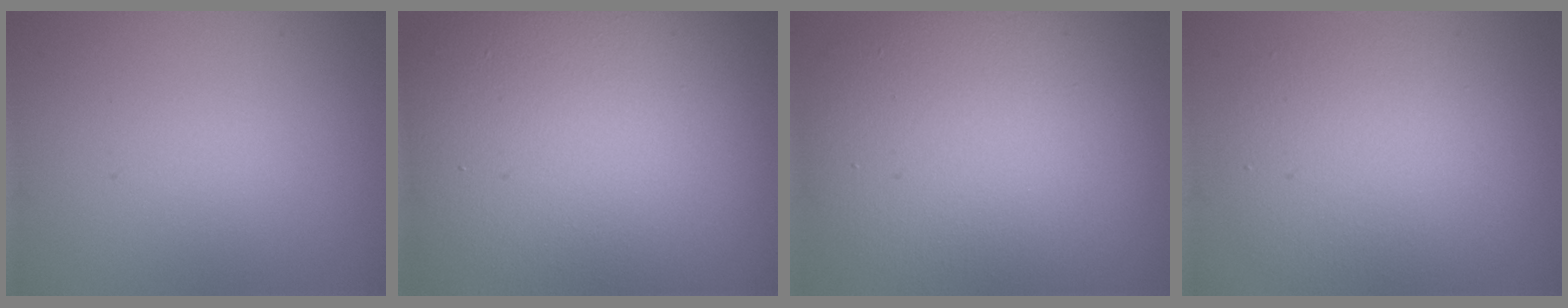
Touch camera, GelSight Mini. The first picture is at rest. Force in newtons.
{"total": 18.9, "press": 18.9, "slide": 0.4}
{"total": 12.5, "press": 12.4, "slide": 1.2}
{"total": 6.1, "press": 6.1, "slide": 0.3}